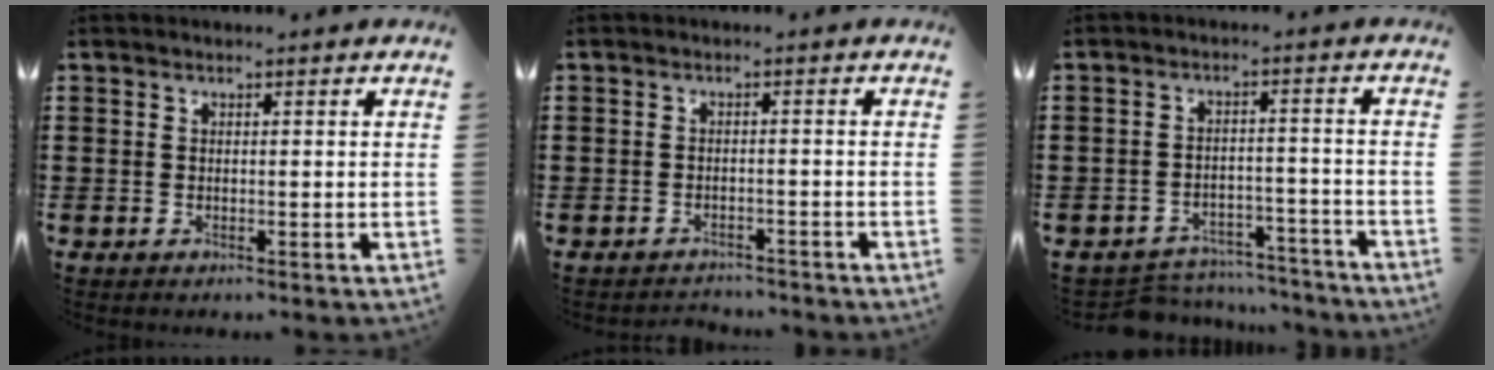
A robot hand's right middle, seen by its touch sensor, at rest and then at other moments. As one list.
[{"total": 1.9, "force": [-1.9, 0.4, -0.3], "torque": [-0.001, 0.001, -0.044]}, {"total": 4.7, "force": [-4.7, 0.9, 0.1], "torque": [-0.011, 0.008, -0.099]}]